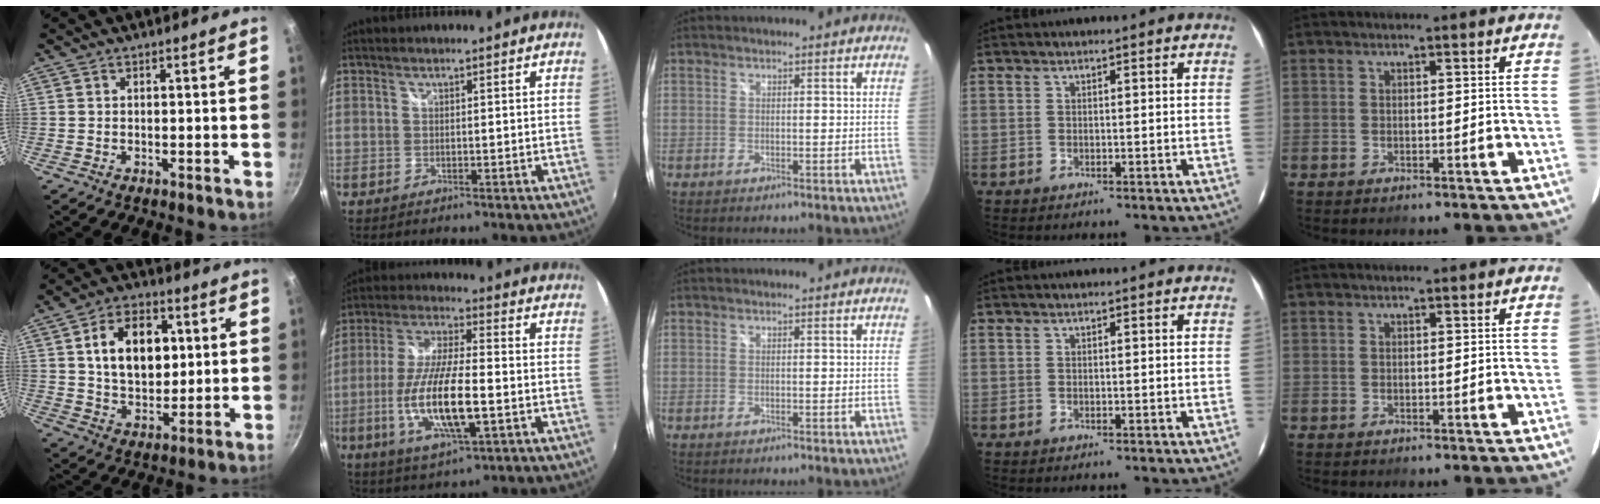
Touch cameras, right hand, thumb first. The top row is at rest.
{"thumb": {"total": 14.1, "force": [3.0, 9.7, 9.8], "torque": [-0.125, -0.002, 0.047]}, "index": {"total": 15.5, "force": [-4.0, 4.1, 14.4], "torque": [-0.295, -0.015, -0.072]}}